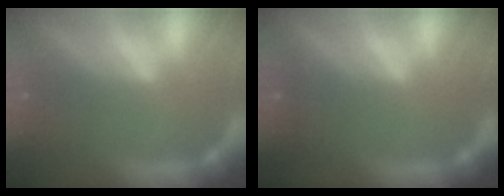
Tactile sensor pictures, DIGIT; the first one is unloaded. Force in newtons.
{"total": 0.9}